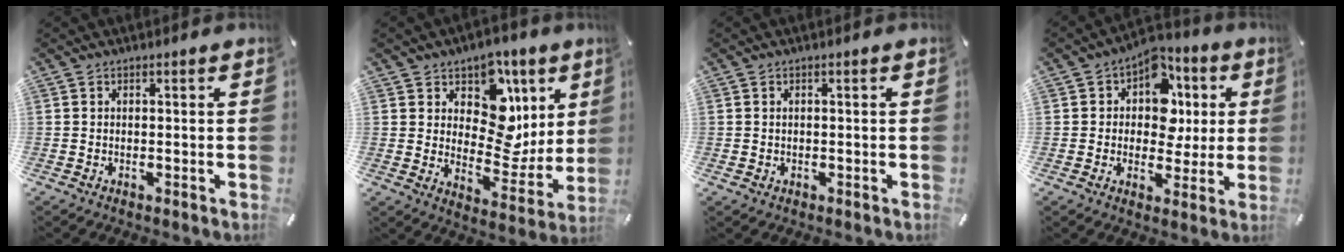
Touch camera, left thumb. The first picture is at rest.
{"total": 14.2, "force": [5.0, 10.8, 7.7], "torque": [-0.089, -0.053, 0.091]}
{"total": 0.8, "force": [0.0, 0.7, 0.3], "torque": [-0.007, 0.005, -0.001]}
{"total": 11.4, "force": [2.8, 9.1, 6.2], "torque": [-0.088, -0.020, 0.049]}